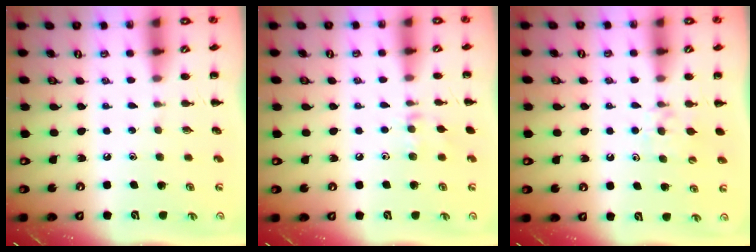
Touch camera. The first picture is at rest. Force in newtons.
{"total": 7.7, "press": 7.5, "slide": 1.7}
{"total": 5.1, "press": 4.8, "slide": 1.6}